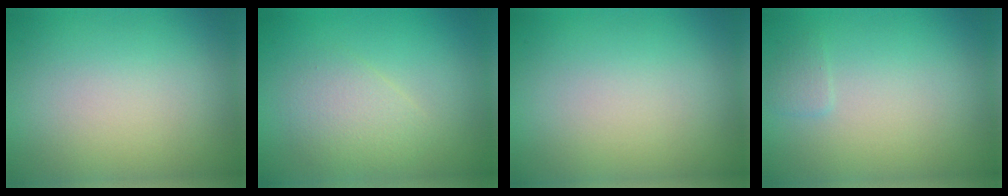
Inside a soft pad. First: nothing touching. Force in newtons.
{"total": 2.6, "press": 2.6, "slide": 0.1}
{"total": 0.0}
{"total": 0.8, "press": 0.8, "slide": 0.0}